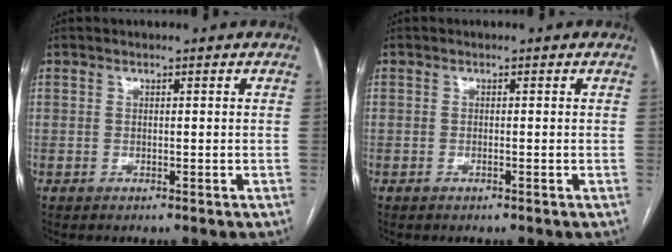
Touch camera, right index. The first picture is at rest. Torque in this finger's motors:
{"motor_torque": [0.05, 0.04, 0.00, 0.01]}